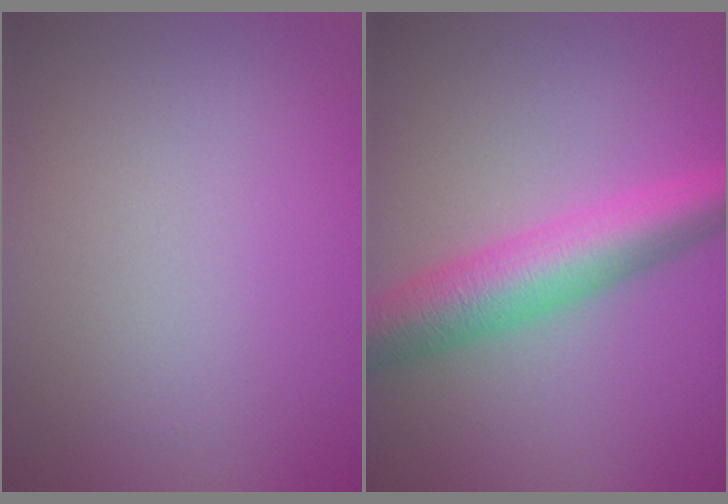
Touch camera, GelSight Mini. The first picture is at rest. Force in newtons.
{"total": 6.6, "press": 6.6, "slide": 0.3}